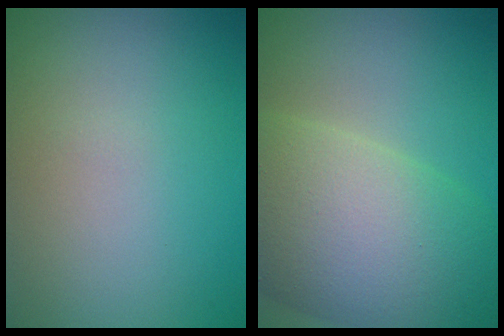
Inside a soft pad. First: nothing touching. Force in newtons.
{"total": 12.2, "press": 12.2, "slide": 0.7}